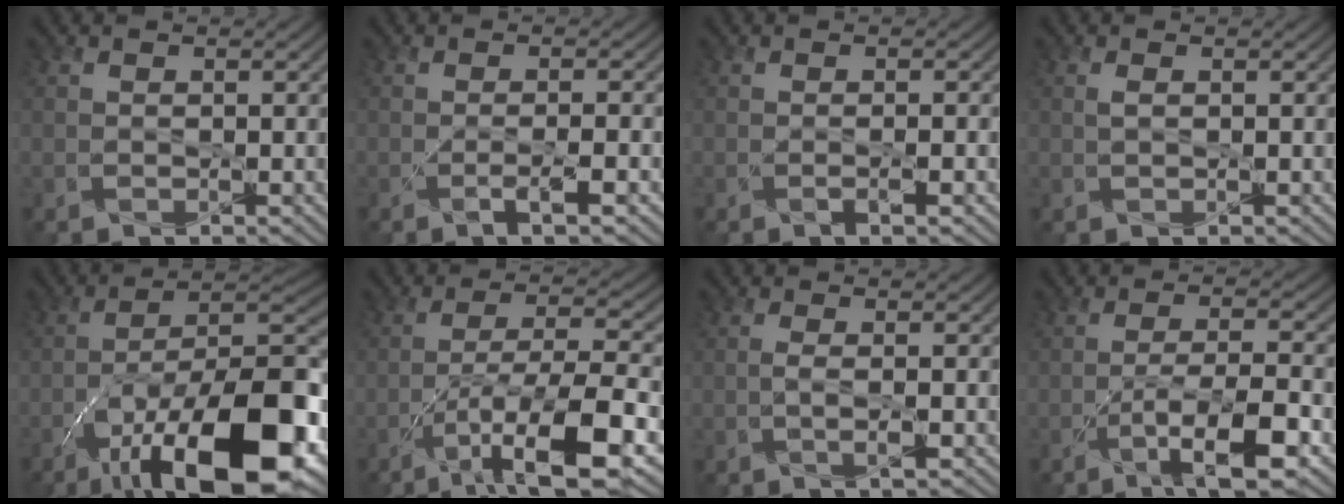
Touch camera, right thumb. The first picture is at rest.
{"total": 2.3, "force": [-0.8, 0.2, 2.1], "torque": [-0.036, 0.007, -0.024]}
{"total": 1.3, "force": [-0.3, 0.1, 1.3], "torque": [-0.022, 0.003, -0.009]}
{"total": 0.7, "force": [0.3, 0.2, 0.6], "torque": [-0.017, 0.002, 0.005]}
{"total": 19.0, "force": [-9.5, 7.6, 14.6], "torque": [-0.228, -0.014, -0.163]}
{"total": 11.2, "force": [-5.5, 2.7, 9.3], "torque": [-0.170, -0.002, -0.099]}
{"total": 1.7, "force": [0.0, 0.3, 1.7], "torque": [-0.033, 0.002, -0.004]}
{"total": 8.2, "force": [-4.3, 1.6, 6.8], "torque": [-0.118, 0.005, -0.077]}